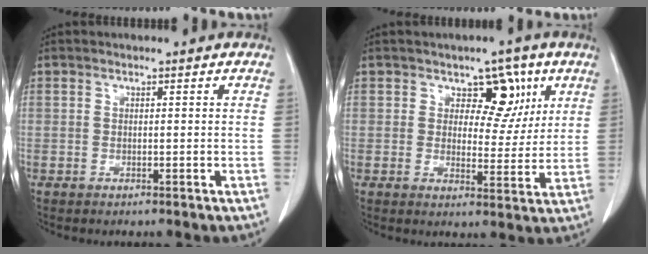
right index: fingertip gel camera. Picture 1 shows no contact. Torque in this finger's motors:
{"motor_torque": [0.11, 0.17, 0.02, 0.03]}